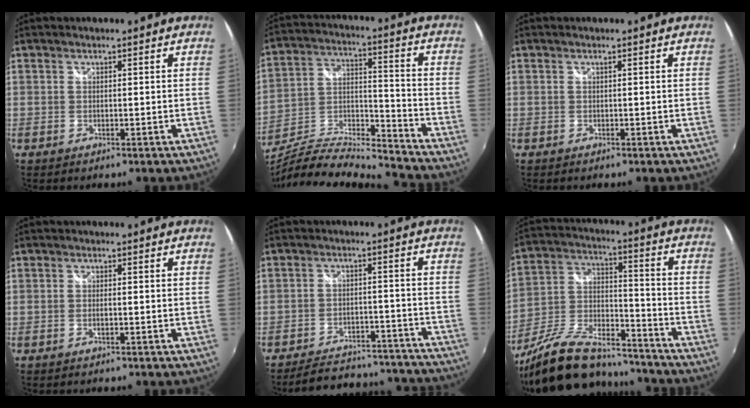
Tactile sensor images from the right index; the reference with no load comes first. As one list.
[{"total": 16.1, "force": [-14.3, 1.9, 7.2], "torque": [-0.145, -0.011, -0.258]}, {"total": 0.0}, {"total": 1.1, "force": [-0.3, 0.1, 1.0], "torque": [-0.020, 0.000, -0.008]}, {"total": 20.6, "force": [-18.9, 5.9, 5.9], "torque": [-0.121, 0.032, -0.226]}, {"total": 22.7, "force": [-17.8, 8.0, 11.7], "torque": [-0.235, 0.001, -0.289]}]